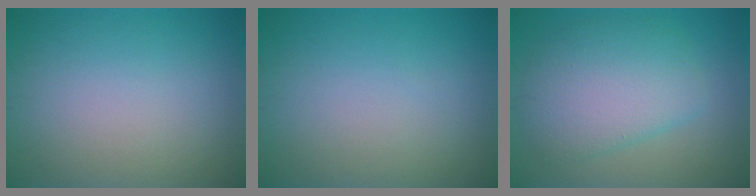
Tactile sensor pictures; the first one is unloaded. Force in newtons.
{"total": 0.0}
{"total": 6.0, "press": 6.0, "slide": 0.2}